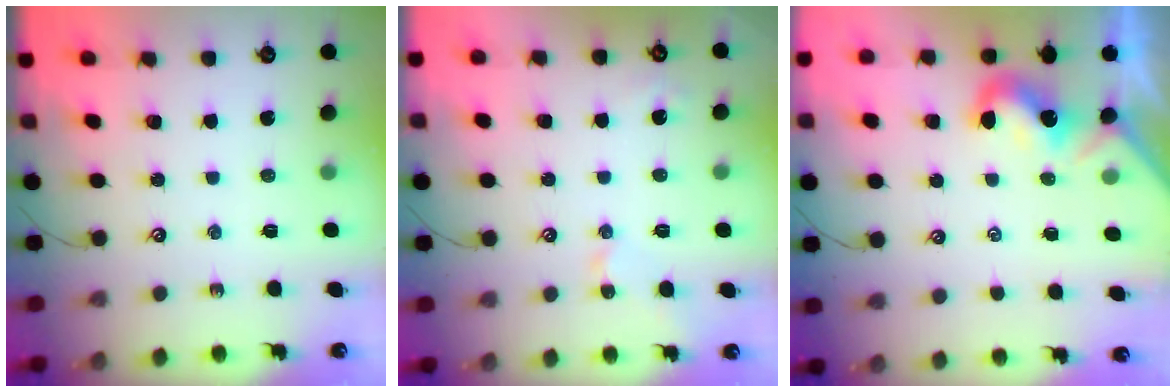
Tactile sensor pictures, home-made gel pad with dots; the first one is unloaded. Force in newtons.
{"total": 3.0, "press": 3.0, "slide": 0.5}
{"total": 0.7, "press": 0.6, "slide": 0.4}